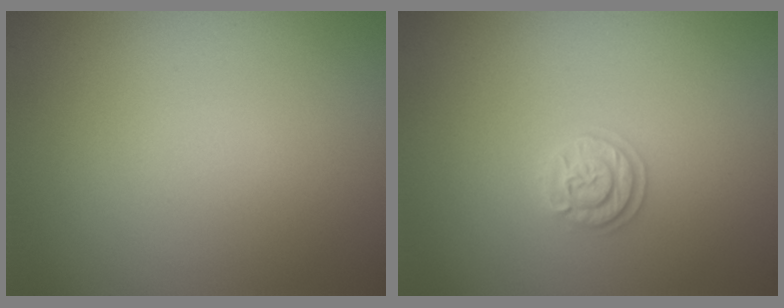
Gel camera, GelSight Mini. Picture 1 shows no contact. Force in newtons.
{"total": 1.9, "press": 1.9, "slide": 0.2}